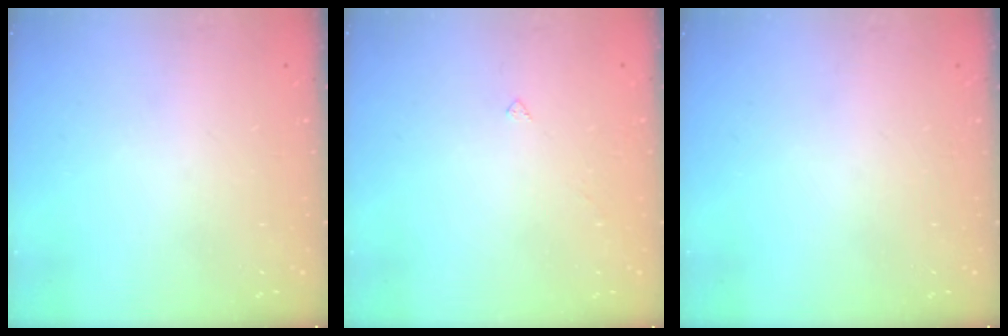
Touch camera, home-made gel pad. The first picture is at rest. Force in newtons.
{"total": 2.3, "press": 2.3, "slide": 0.5}
{"total": 0.0}